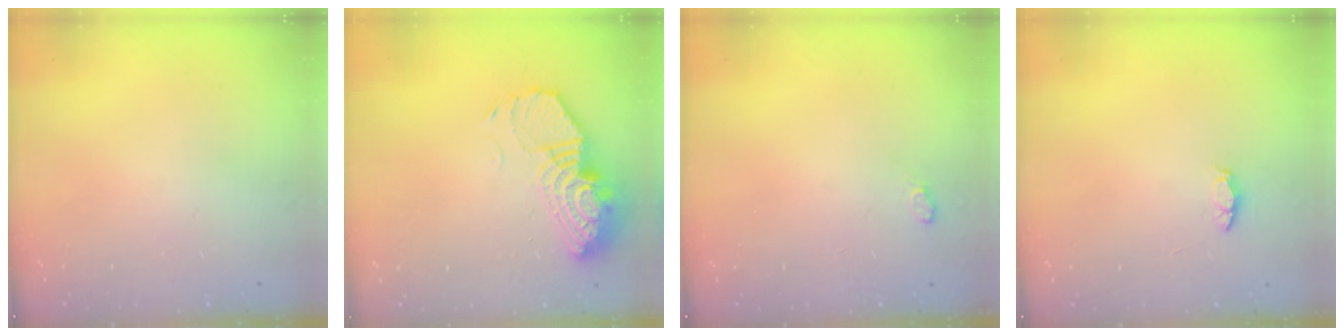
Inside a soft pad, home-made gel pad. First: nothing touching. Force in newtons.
{"total": 14.0, "press": 14.0, "slide": 1.0}
{"total": 4.1, "press": 3.5, "slide": 2.1}
{"total": 3.6, "press": 3.5, "slide": 0.3}